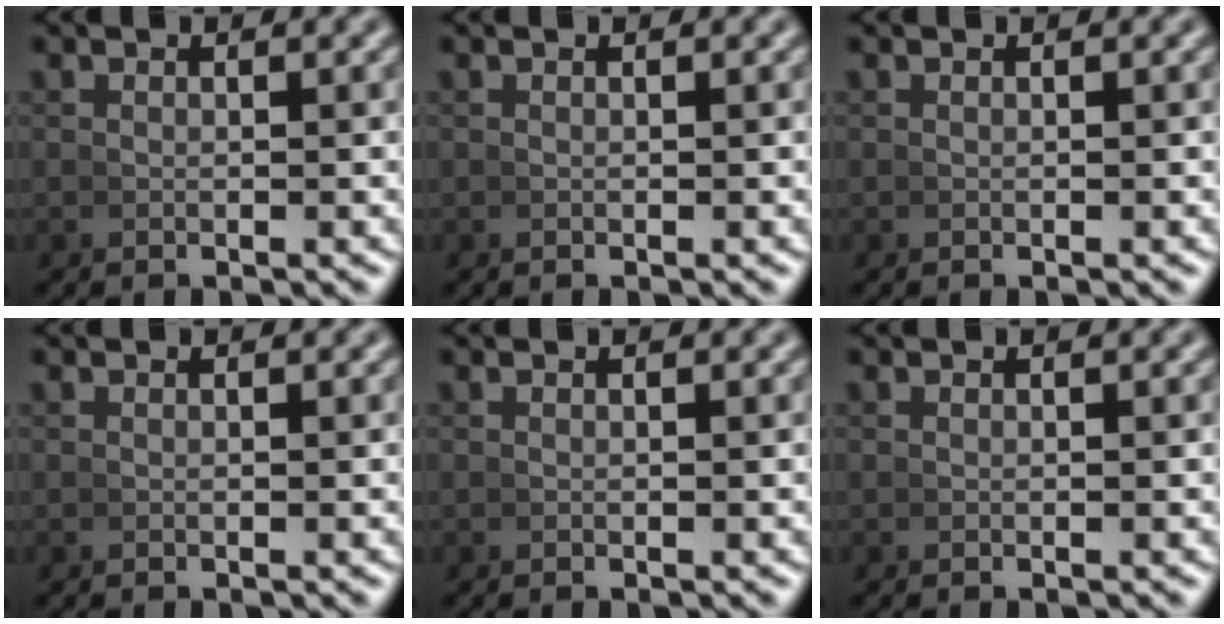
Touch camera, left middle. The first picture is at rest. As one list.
[{"total": 0.0}, {"total": 0.0}, {"total": 0.0}, {"total": 0.0}, {"total": 0.0}]